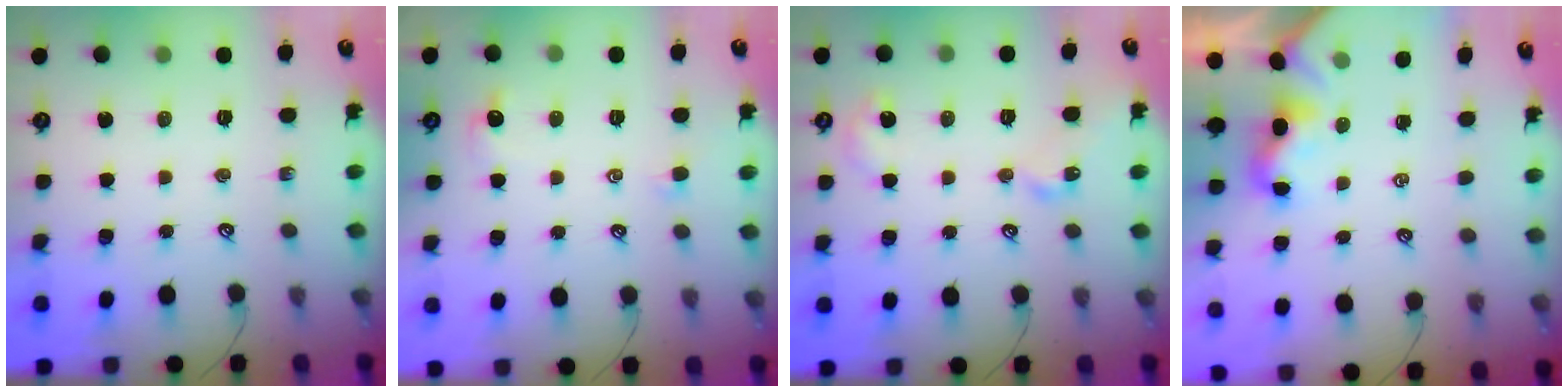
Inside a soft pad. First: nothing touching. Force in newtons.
{"total": 1.0, "press": 0.8, "slide": 0.6}
{"total": 8.4, "press": 8.4, "slide": 0.6}
{"total": 1.9, "press": 1.8, "slide": 0.6}